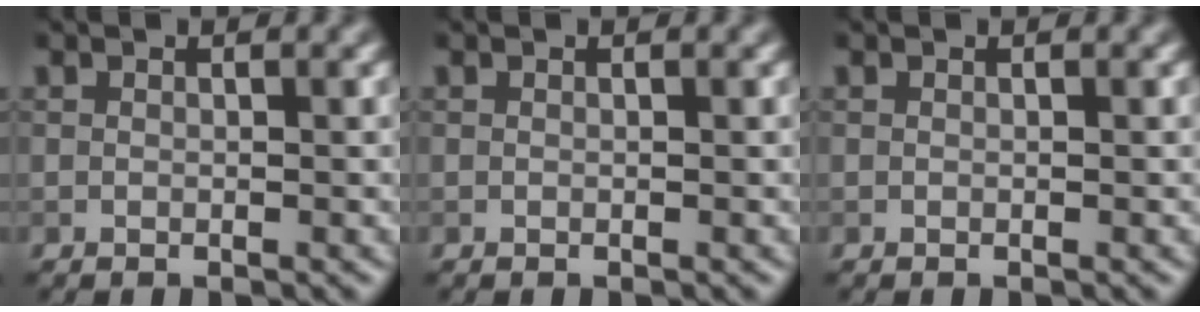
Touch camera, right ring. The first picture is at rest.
{"total": 0.0}
{"total": 0.0}